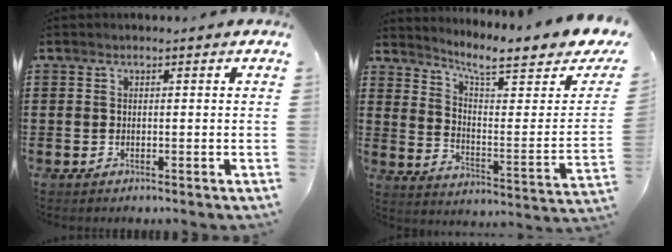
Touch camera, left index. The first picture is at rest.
{"total": 6.7, "force": [5.5, 0.6, 3.7], "torque": [-0.077, -0.051, 0.083]}